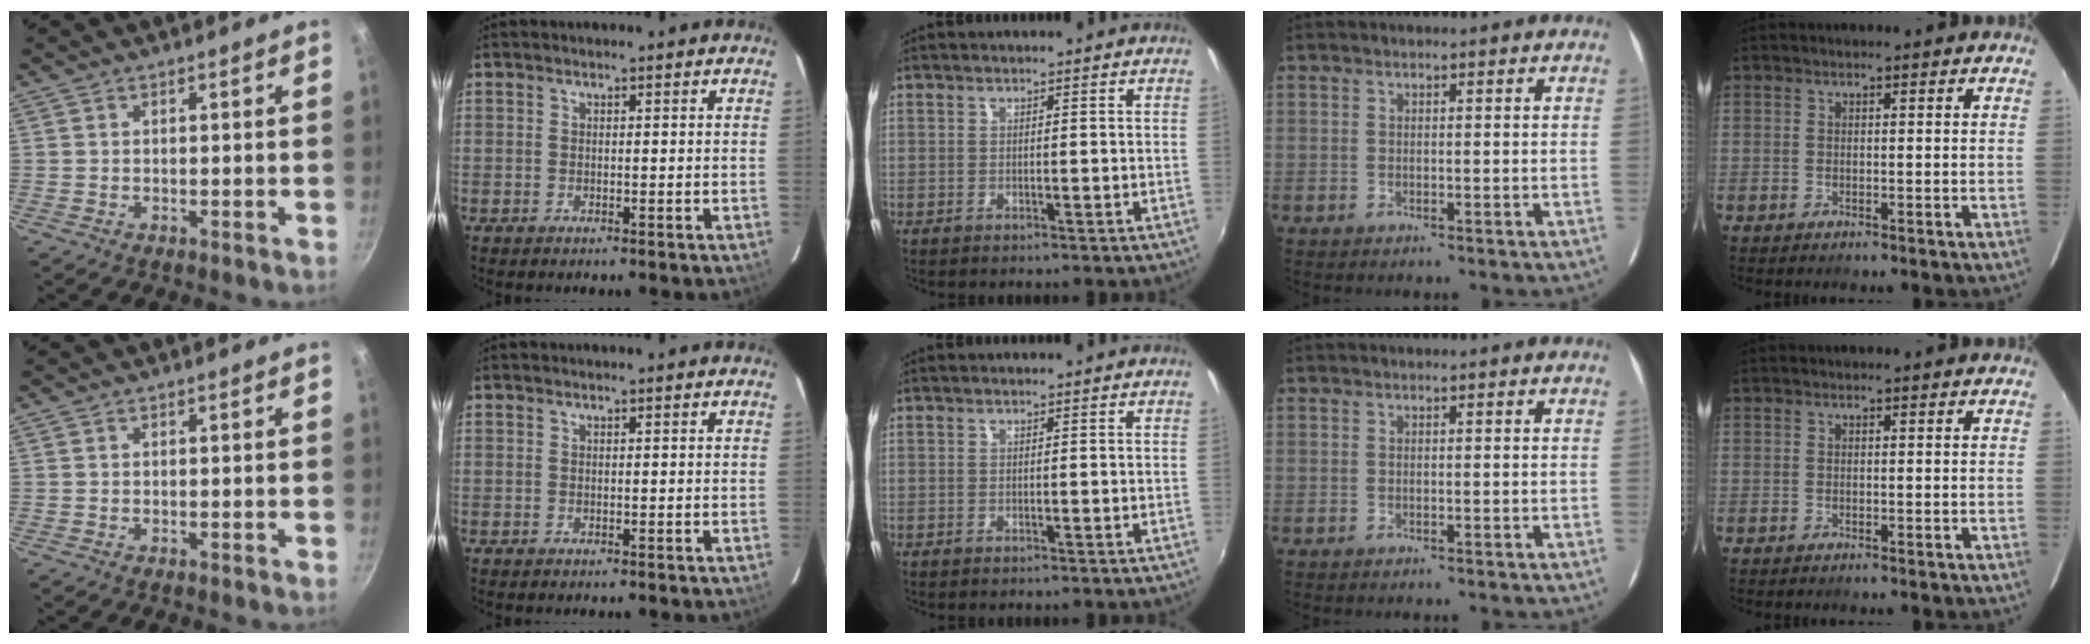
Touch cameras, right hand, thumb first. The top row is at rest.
{}